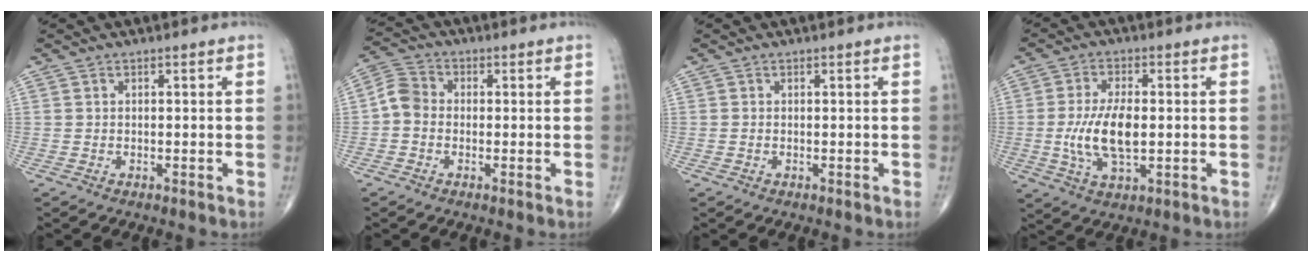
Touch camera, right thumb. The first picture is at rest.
{"total": 4.7, "force": [-0.8, 3.9, 2.6], "torque": [-0.038, 0.014, -0.029]}
{"total": 0.0}
{"total": 10.0, "force": [-0.6, 4.4, 8.9], "torque": [-0.181, -0.005, -0.010]}